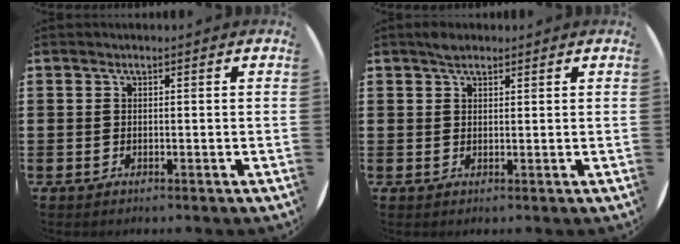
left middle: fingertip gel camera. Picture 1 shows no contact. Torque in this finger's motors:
{"motor_torque": [0.47, -0.40, 0.01, 0.05]}